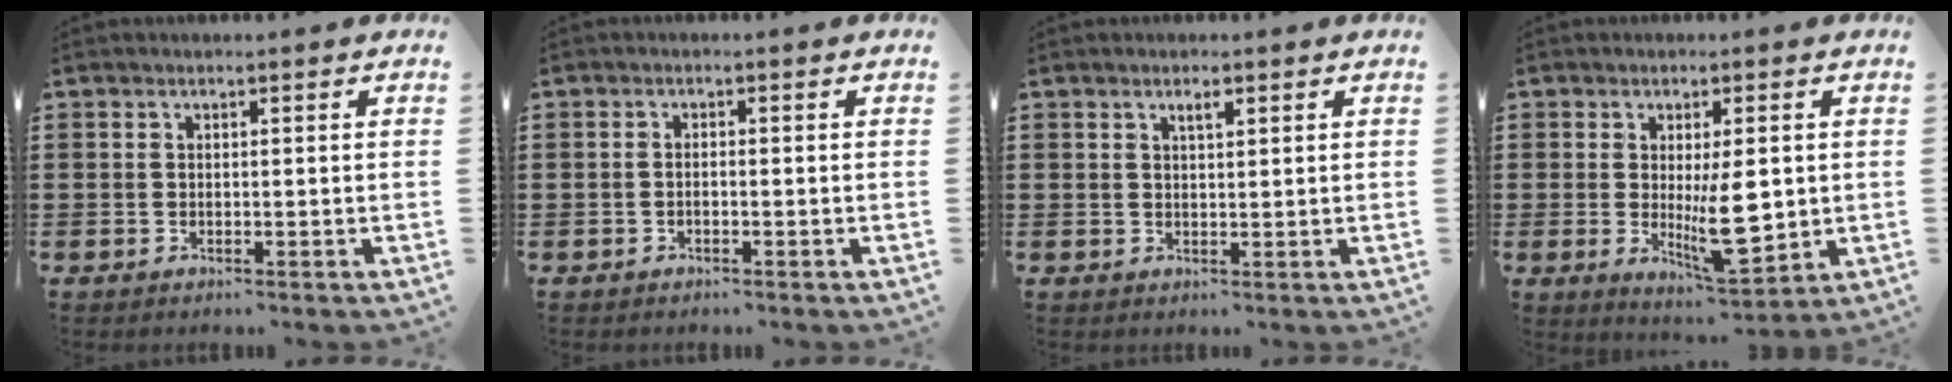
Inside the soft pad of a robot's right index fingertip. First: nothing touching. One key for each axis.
{"total": 0.8, "fx": -0.6, "fy": 0.0, "fz": 0.5, "tx": -0.011, "ty": -0.006, "tz": -0.011}
{"total": 1.4, "fx": 0.8, "fy": 0.4, "fz": 1.1, "tx": -0.022, "ty": 0.004, "tz": 0.013}
{"total": 8.8, "fx": -0.2, "fy": 2.9, "fz": 8.3, "tx": -0.143, "ty": -0.026, "tz": -0.004}